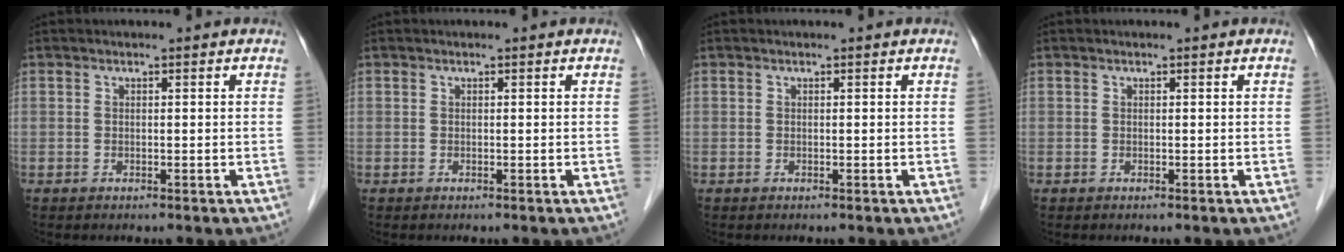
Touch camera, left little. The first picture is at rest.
{"total": 0.0}
{"total": 0.0}
{"total": 0.0}